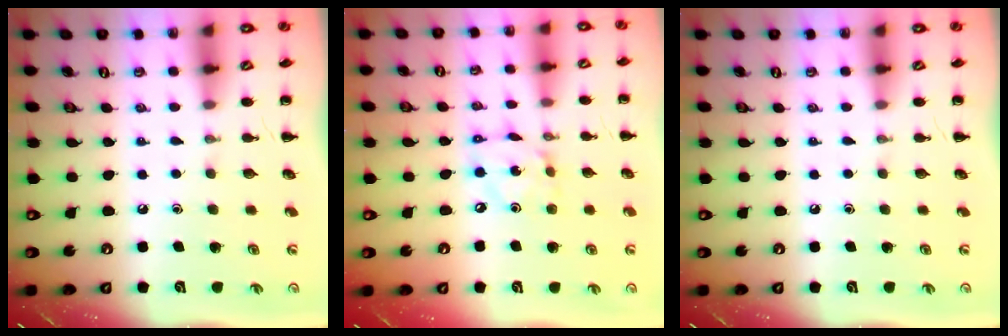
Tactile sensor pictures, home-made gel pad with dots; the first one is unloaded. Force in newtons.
{"total": 5.4, "press": 5.3, "slide": 0.8}
{"total": 0.0}